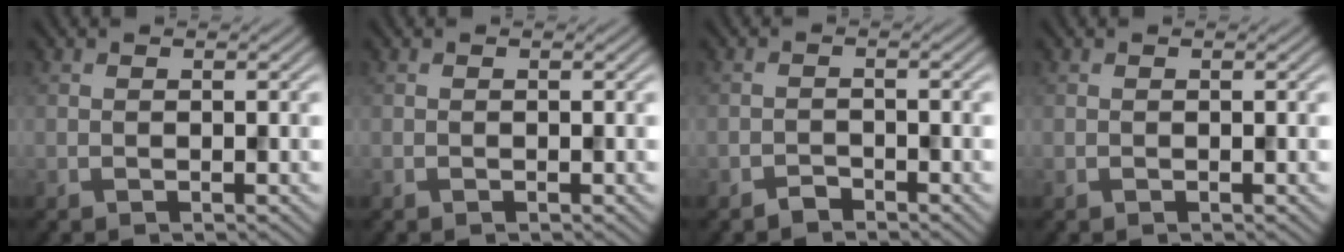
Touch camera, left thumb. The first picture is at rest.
{"total": 0.0}
{"total": 1.4, "force": [-1.3, 0.5, 0.3], "torque": [-0.002, 0.002, -0.028]}
{"total": 0.0}